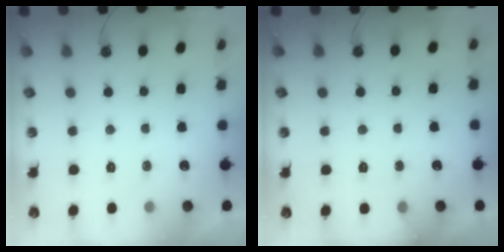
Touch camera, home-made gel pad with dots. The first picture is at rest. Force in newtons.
{"total": 4.4, "press": 4.4, "slide": 0.2}